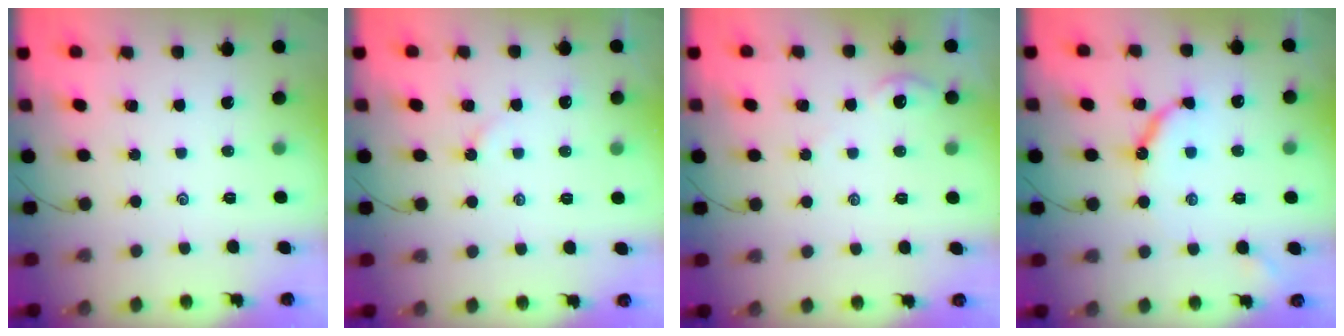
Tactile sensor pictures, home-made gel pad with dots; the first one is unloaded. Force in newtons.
{"total": 2.0, "press": 1.9, "slide": 0.3}
{"total": 1.3, "press": 1.2, "slide": 0.4}
{"total": 9.3, "press": 9.3, "slide": 0.9}